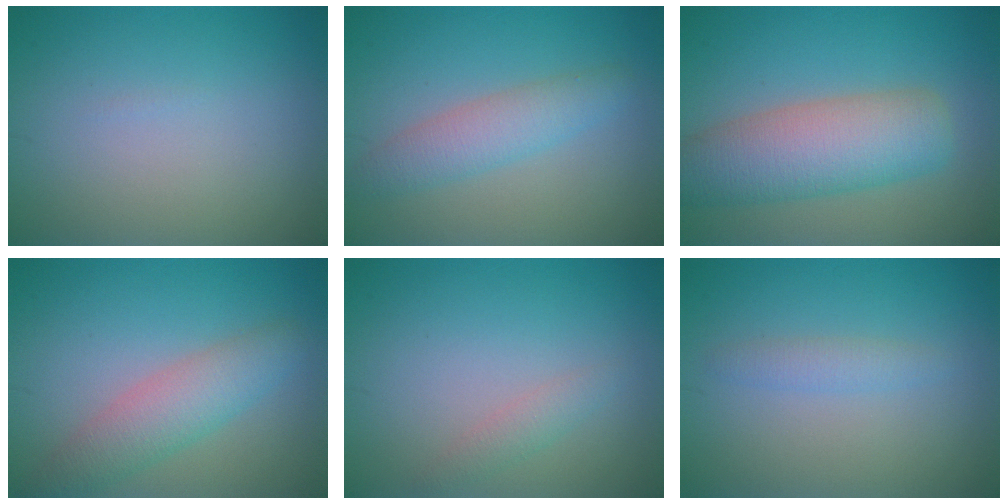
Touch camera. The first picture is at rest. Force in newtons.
{"total": 3.2, "press": 3.2, "slide": 0.3}
{"total": 7.3, "press": 7.3, "slide": 0.6}
{"total": 4.0, "press": 4.0, "slide": 0.1}
{"total": 1.3, "press": 1.3, "slide": 0.1}
{"total": 1.4, "press": 1.4, "slide": 0.1}